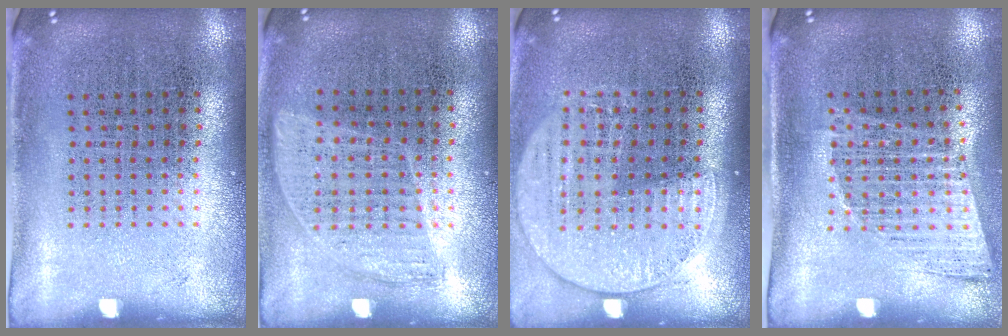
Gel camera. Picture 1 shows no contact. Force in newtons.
{"total": 0.9, "press": 0.8, "slide": 0.4}
{"total": 1.4, "press": 1.3, "slide": 0.5}
{"total": 1.2, "press": 1.0, "slide": 0.6}